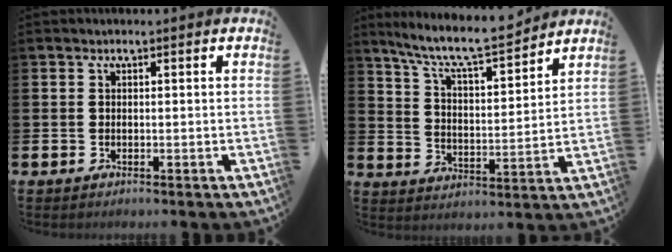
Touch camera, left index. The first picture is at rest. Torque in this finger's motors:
{"motor_torque": [0.75, -0.86, 0.34, 0.13]}